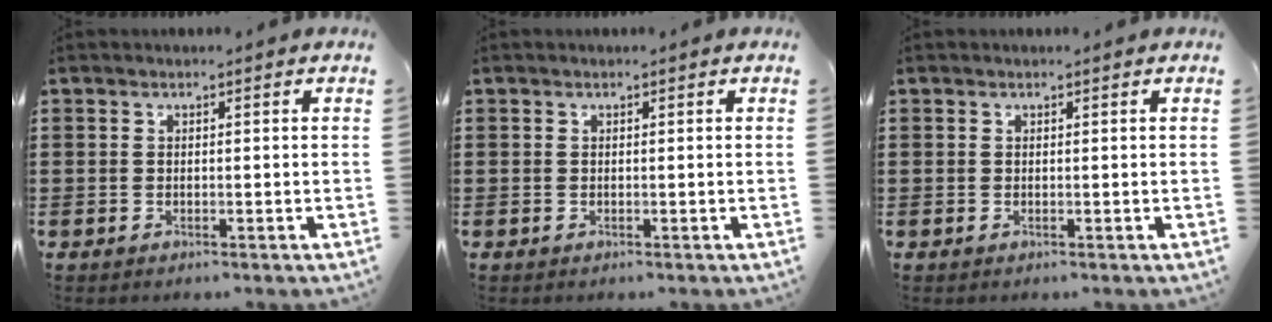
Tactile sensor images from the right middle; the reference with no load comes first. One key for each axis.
{"total": 0.0}
{"total": 0.0}